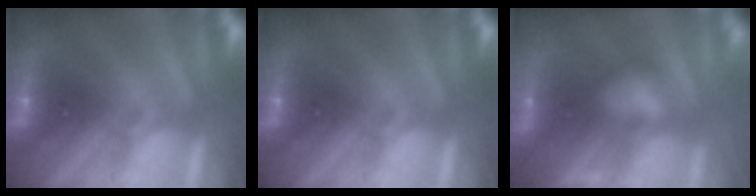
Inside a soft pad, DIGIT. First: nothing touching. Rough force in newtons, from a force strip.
{"total": 0.0}
{"total": 2.7}